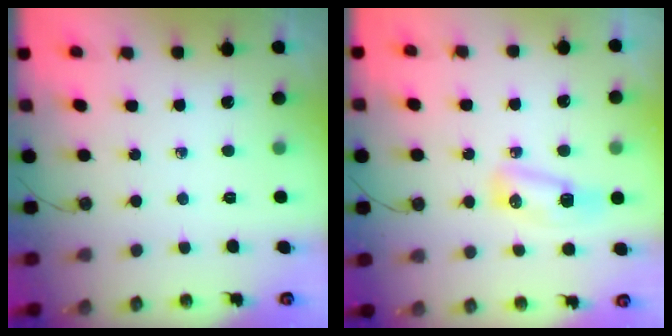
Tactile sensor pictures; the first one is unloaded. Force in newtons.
{"total": 7.3, "press": 7.2, "slide": 0.7}